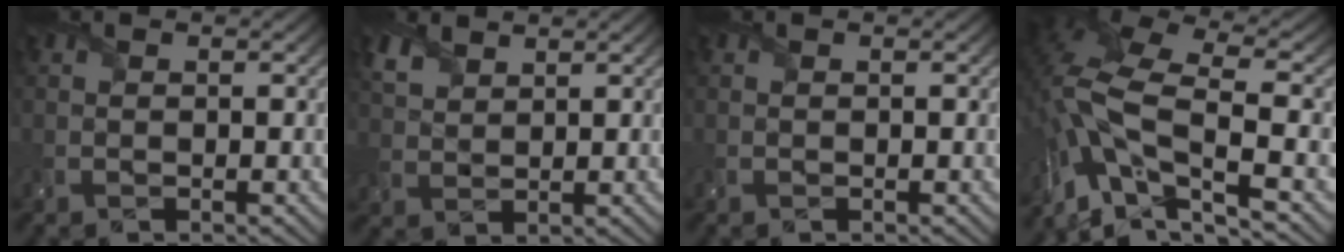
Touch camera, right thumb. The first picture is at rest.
{"total": 3.6, "force": [2.4, 2.0, 1.8], "torque": [-0.055, 0.004, 0.052]}
{"total": 0.0}
{"total": 13.9, "force": [-4.3, 5.5, 12.0], "torque": [-0.269, -0.009, -0.079]}